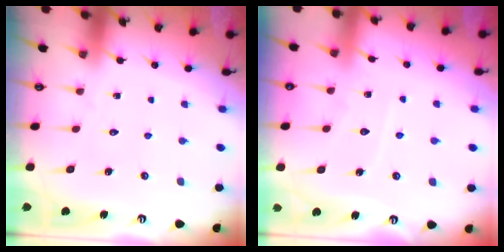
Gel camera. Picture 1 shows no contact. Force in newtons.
{"total": 6.1, "press": 6.1, "slide": 0.6}